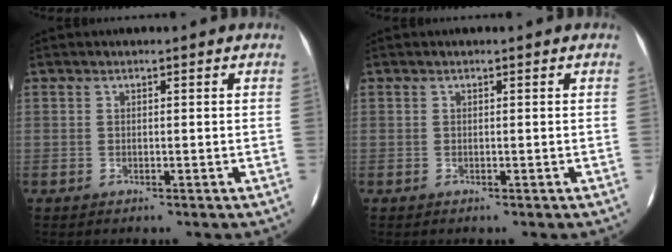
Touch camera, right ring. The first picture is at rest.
{"total": 0.0}